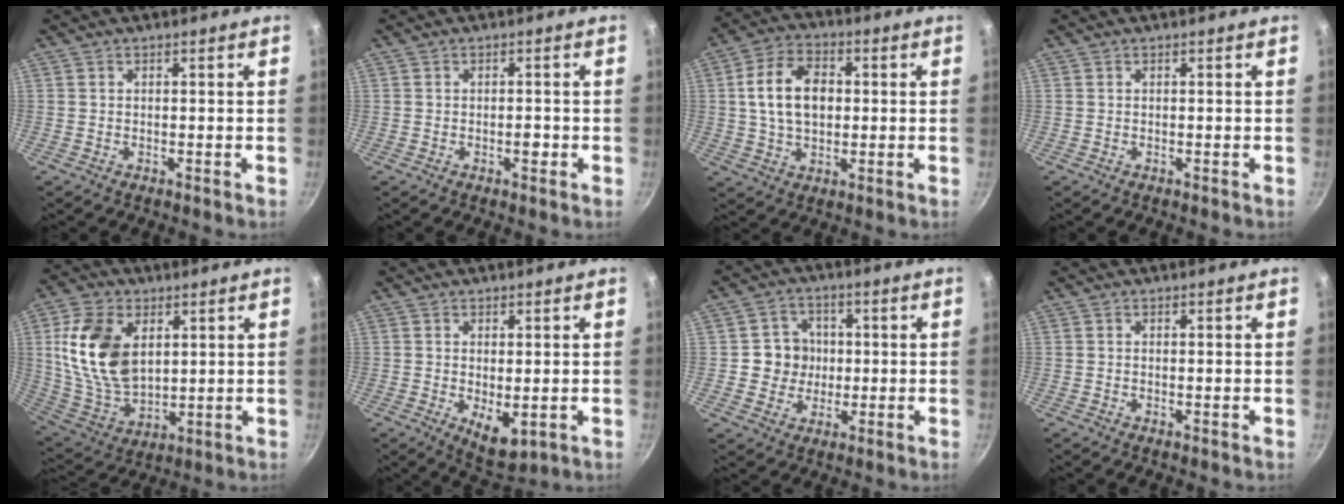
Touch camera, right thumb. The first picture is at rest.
{"total": 1.6, "force": [-0.6, 0.9, 1.2], "torque": [-0.011, 0.009, -0.009]}
{"total": 11.9, "force": [1.3, 8.1, 8.7], "torque": [-0.136, 0.016, 0.015]}
{"total": 0.0}
{"total": 17.3, "force": [4.2, 11.1, 12.5], "torque": [-0.219, -0.019, 0.092]}
{"total": 6.4, "force": [-0.9, 3.1, 5.5], "torque": [-0.074, -0.016, -0.001]}
{"total": 7.0, "force": [0.1, 6.7, 2.1], "torque": [0.006, 0.010, -0.006]}
{"total": 0.0}